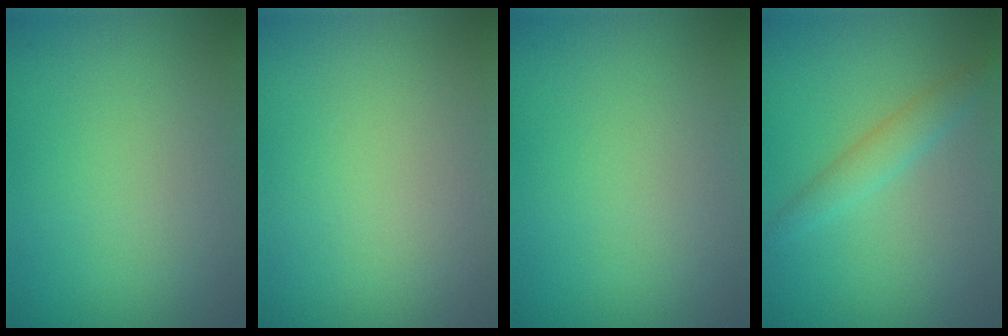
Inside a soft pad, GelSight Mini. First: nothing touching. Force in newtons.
{"total": 0.0}
{"total": 0.0}
{"total": 2.1, "press": 2.1, "slide": 0.0}